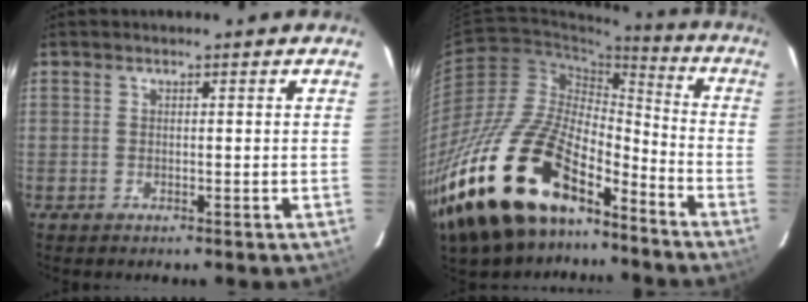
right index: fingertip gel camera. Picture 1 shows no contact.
{"total": 30.1, "force": [-20.3, 12.8, 18.2], "torque": [-0.364, -0.017, -0.347]}